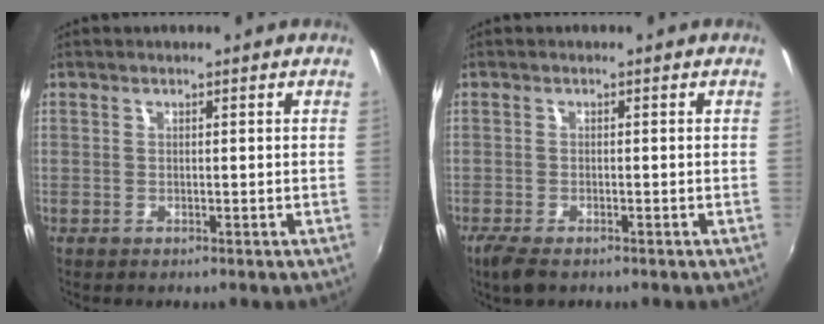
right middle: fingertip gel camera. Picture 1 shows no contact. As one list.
[{"total": 3.9, "force": [-2.8, 1.2, 2.5], "torque": [-0.056, -0.018, -0.049]}]